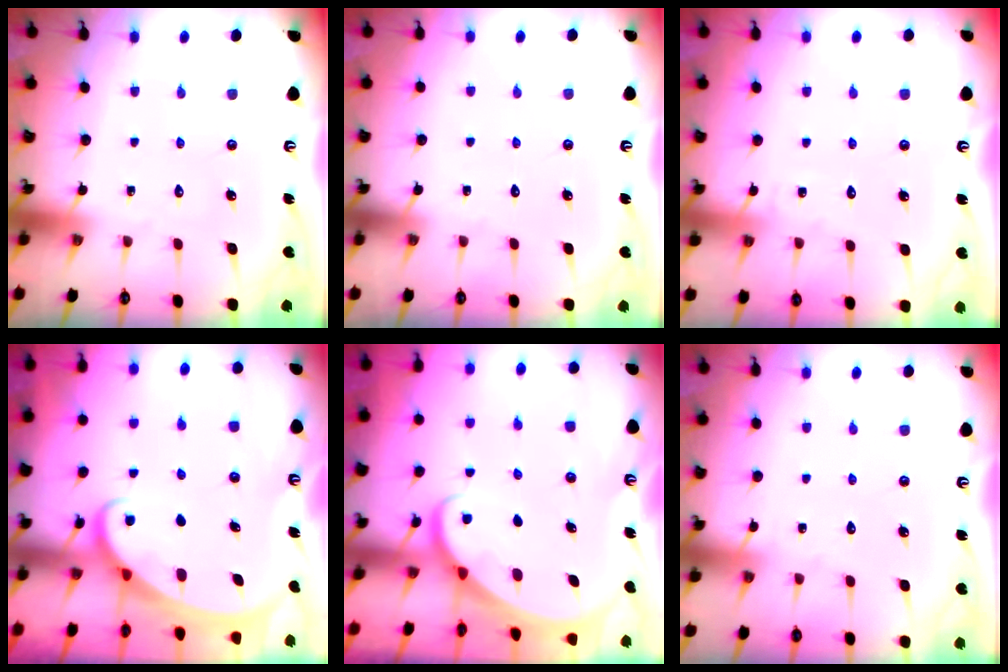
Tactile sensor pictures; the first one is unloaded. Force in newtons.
{"total": 0.0}
{"total": 3.7, "press": 3.7, "slide": 0.4}
{"total": 2.2, "press": 2.2, "slide": 0.4}
{"total": 2.3, "press": 2.3, "slide": 0.2}
{"total": 2.5, "press": 2.5, "slide": 0.3}